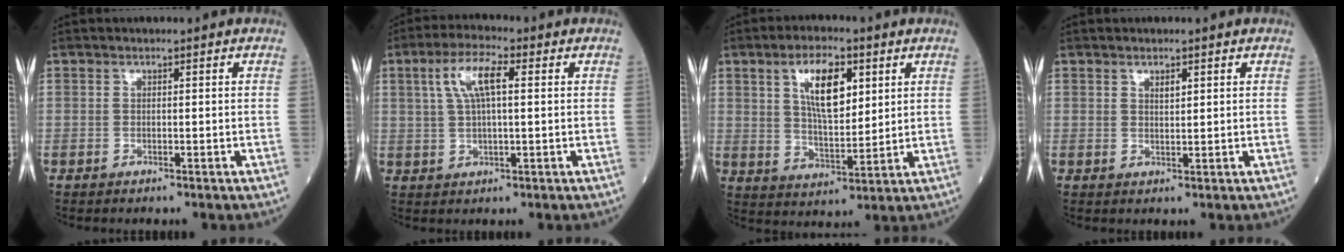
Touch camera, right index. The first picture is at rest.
{"total": 6.8, "force": [2.0, 1.6, 6.3], "torque": [-0.130, 0.018, 0.038]}
{"total": 9.2, "force": [3.6, 3.3, 7.8], "torque": [-0.142, 0.004, 0.068]}
{"total": 1.3, "force": [0.8, 0.4, 0.9], "torque": [-0.017, -0.001, 0.015]}